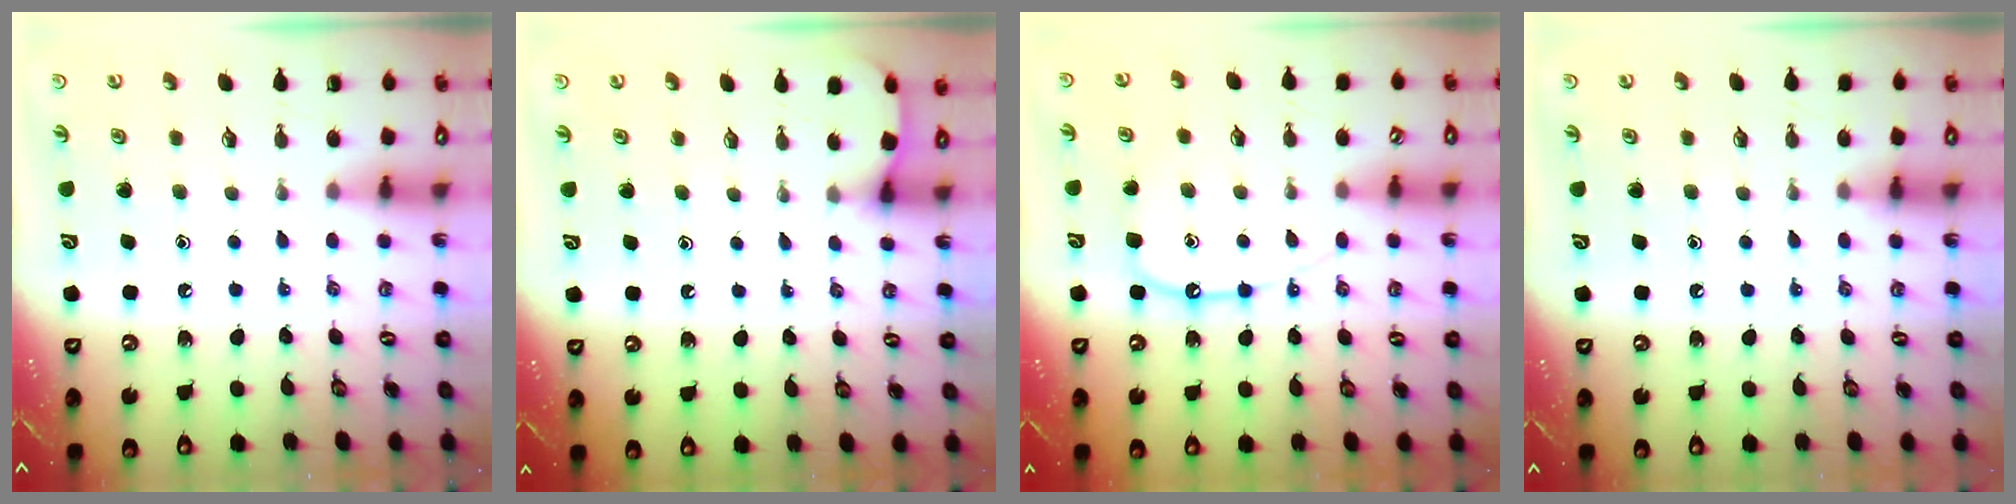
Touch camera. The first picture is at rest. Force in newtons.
{"total": 2.6, "press": 2.6, "slide": 0.2}
{"total": 10.7, "press": 10.7, "slide": 1.0}
{"total": 3.0, "press": 2.9, "slide": 0.5}